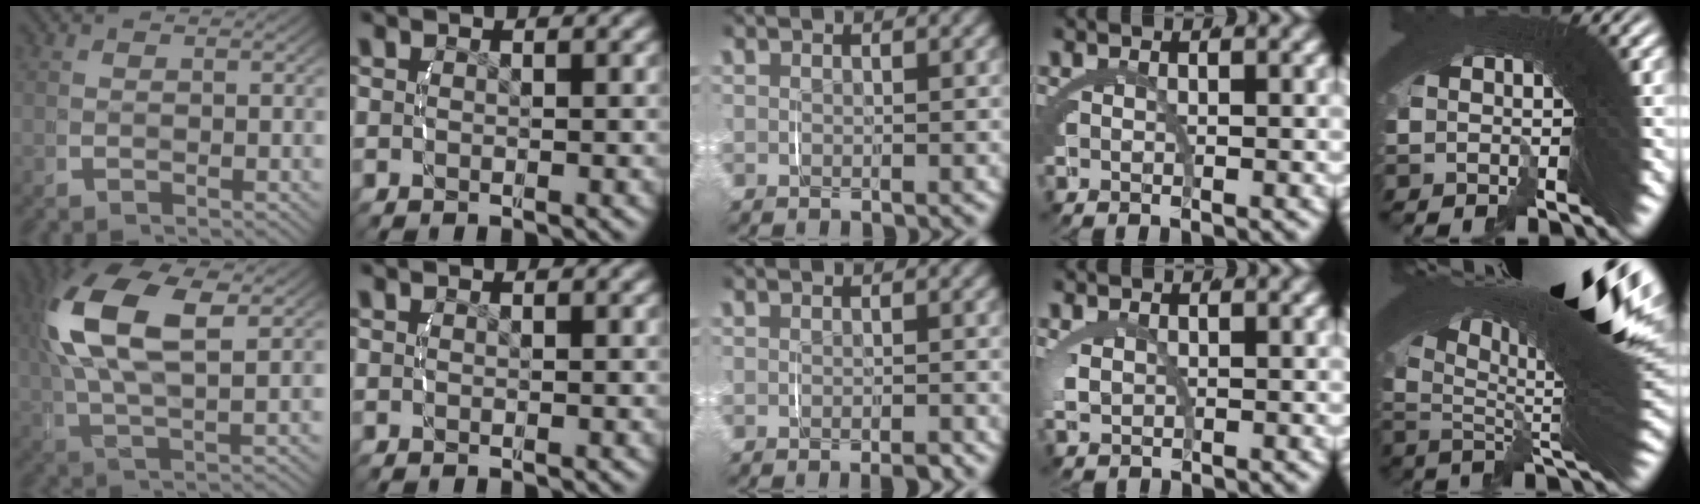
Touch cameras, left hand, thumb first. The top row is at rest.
{"thumb": {"total": 10.1, "force": [3.3, 4.7, 8.3], "torque": [-0.173, 0.010, 0.062]}, "middle": {"total": 0.9, "force": [-0.8, 0.1, 0.5], "torque": [-0.007, 0.003, -0.015]}, "ring": {"total": 1.0, "force": [0.2, 0.5, 0.8], "torque": [-0.034, -0.015, 0.018]}, "little": {"total": 21.6, "force": [9.5, 7.1, 18.0], "torque": [-0.243, 0.038, 0.132]}}